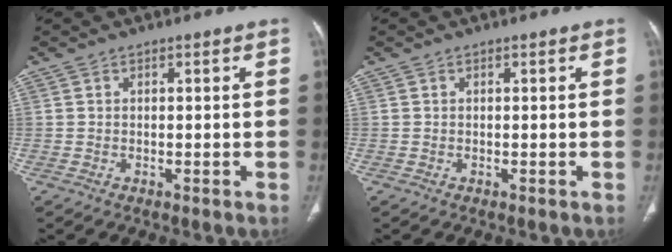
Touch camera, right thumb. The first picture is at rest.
{"total": 0.0}